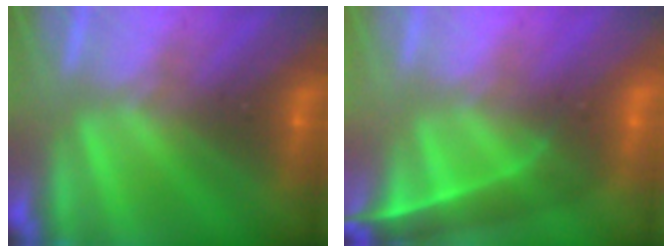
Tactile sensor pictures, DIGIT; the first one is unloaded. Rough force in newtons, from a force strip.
{"total": 4.4}